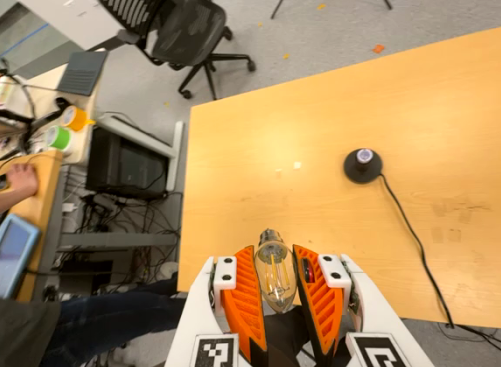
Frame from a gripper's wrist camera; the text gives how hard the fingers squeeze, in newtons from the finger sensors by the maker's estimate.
{"total": 13.4, "left": 14.6, "right": 12.2}